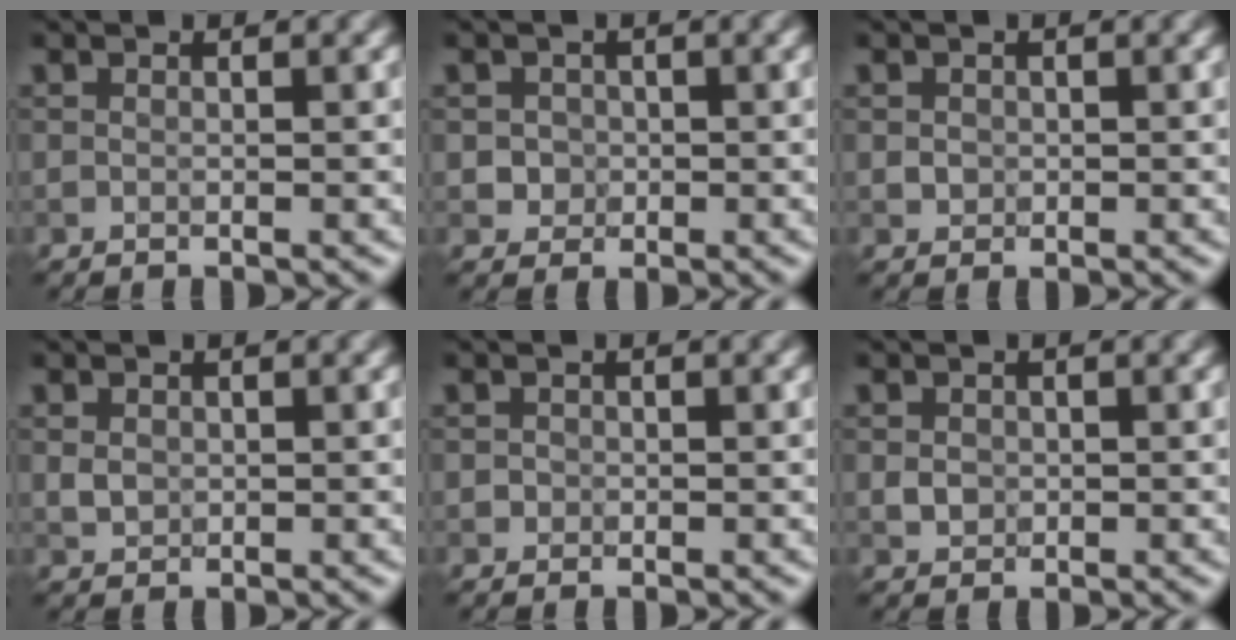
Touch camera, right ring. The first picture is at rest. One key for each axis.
{"total": 1.6, "fx": 0.1, "fy": 1.6, "fz": 0.4, "tx": 0.004, "ty": 0.000, "tz": 0.013}
{"total": 0.8, "fx": 0.0, "fy": 0.8, "fz": 0.2, "tx": -0.001, "ty": -0.002, "tz": 0.001}
{"total": 1.2, "fx": 0.1, "fy": 1.0, "fz": 0.6, "tx": -0.012, "ty": -0.001, "tz": 0.003}
{"total": 0.6, "fx": 0.0, "fy": 0.6, "fz": 0.1, "tx": 0.006, "ty": -0.002, "tz": -0.002}
{"total": 1.2, "fx": 0.0, "fy": 1.1, "fz": 0.5, "tx": -0.008, "ty": -0.002, "tz": -0.001}